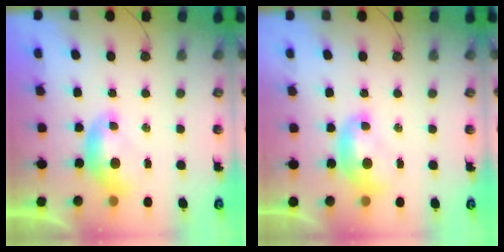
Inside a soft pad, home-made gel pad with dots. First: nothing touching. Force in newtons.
{"total": 1.6, "press": 1.5, "slide": 0.1}